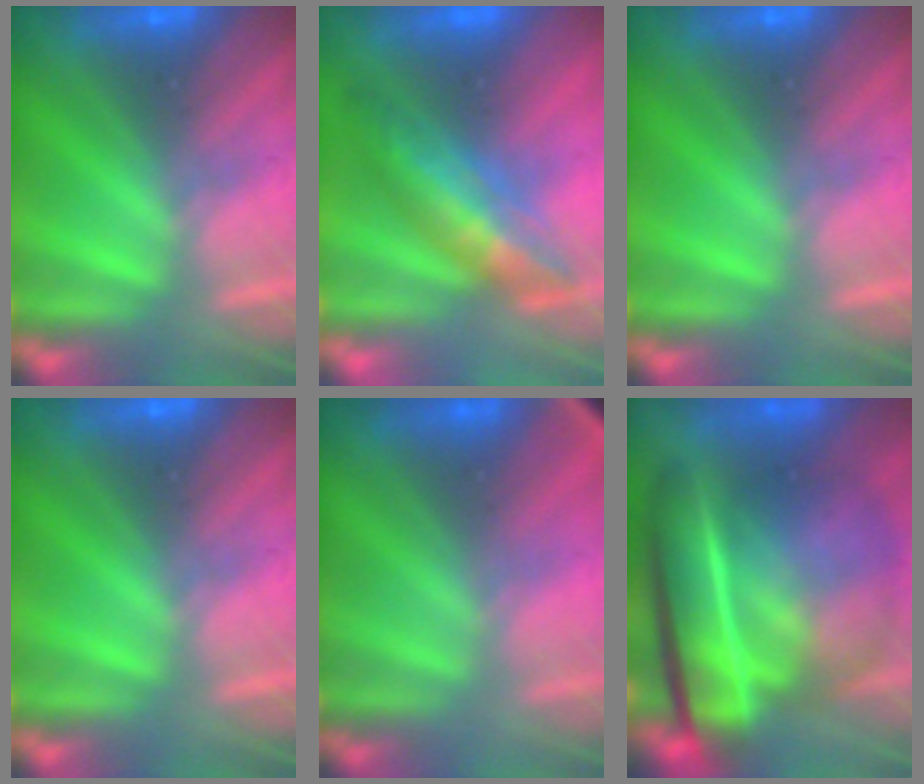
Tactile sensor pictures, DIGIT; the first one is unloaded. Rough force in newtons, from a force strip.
{"total": 2.9}
{"total": 0.0}
{"total": 0.0}
{"total": 2.8}
{"total": 6.9}